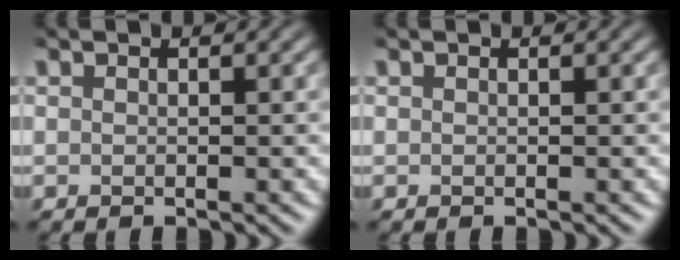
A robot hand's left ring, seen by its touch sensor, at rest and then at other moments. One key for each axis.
{"total": 0.0}